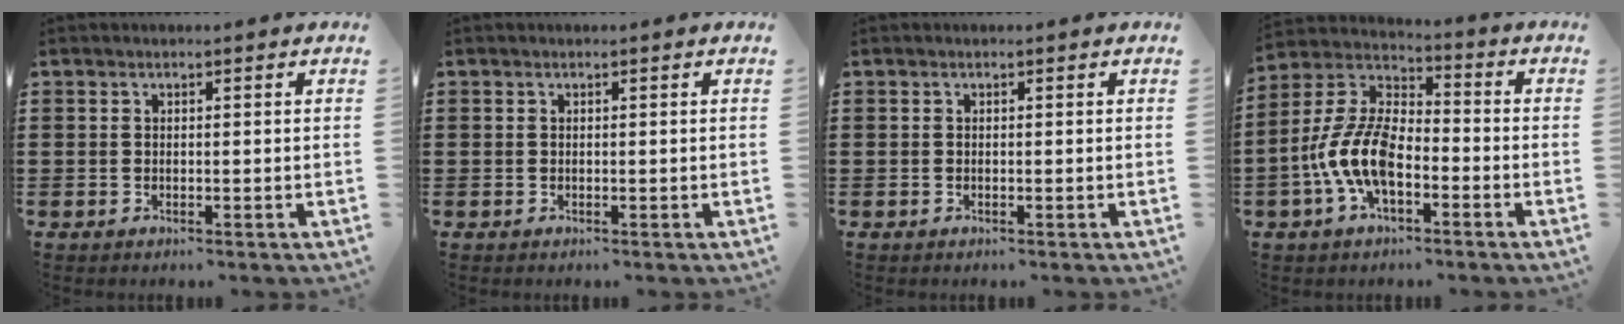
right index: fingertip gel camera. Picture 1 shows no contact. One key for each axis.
{"total": 0.0}
{"total": 0.0}
{"total": 10.5, "fx": -4.0, "fy": 5.3, "fz": 8.2, "tx": -0.210, "ty": -0.001, "tz": -0.085}